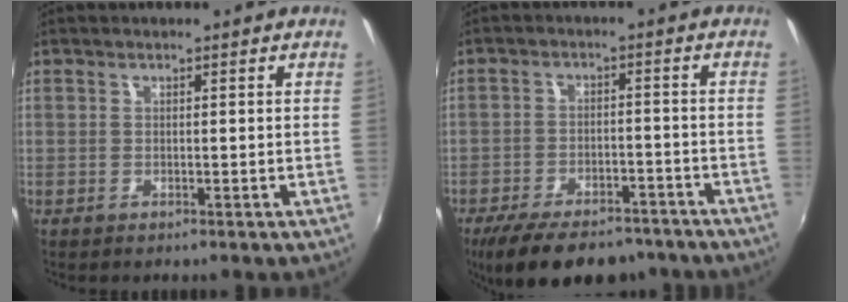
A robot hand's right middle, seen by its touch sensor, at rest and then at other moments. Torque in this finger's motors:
{"motor_torque": [1.11, -1.02, 0.67, 0.21]}